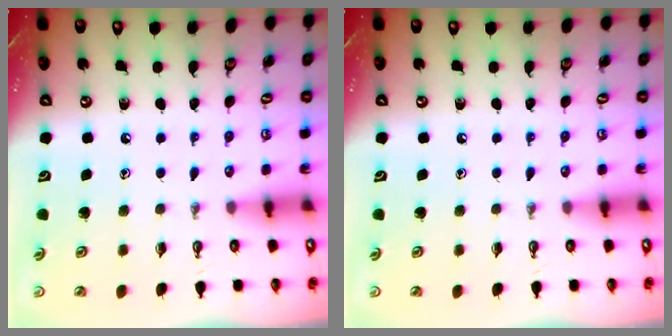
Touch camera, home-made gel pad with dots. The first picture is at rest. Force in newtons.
{"total": 0.0}